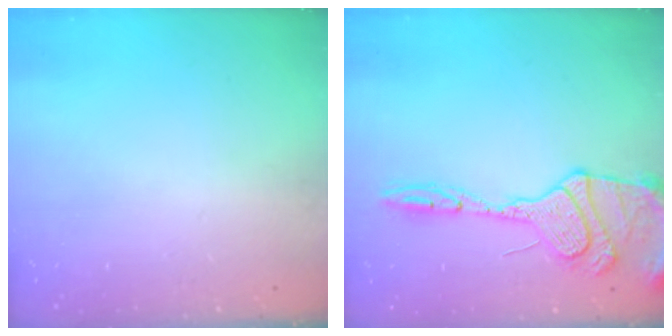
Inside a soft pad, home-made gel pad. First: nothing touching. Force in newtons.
{"total": 17.2, "press": 17.2, "slide": 1.7}